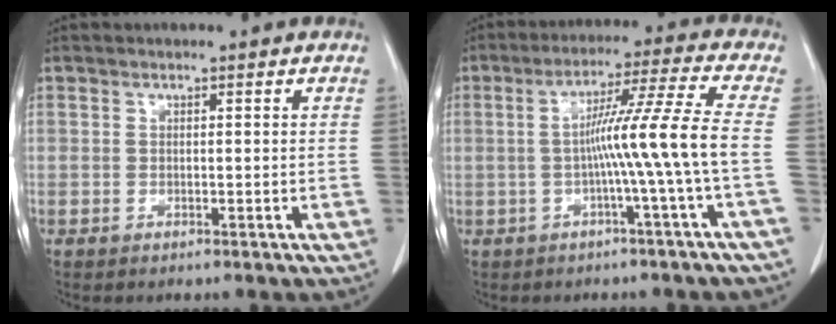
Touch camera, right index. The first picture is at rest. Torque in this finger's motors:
{"motor_torque": [1.34, -0.52, 0.77, 0.21]}